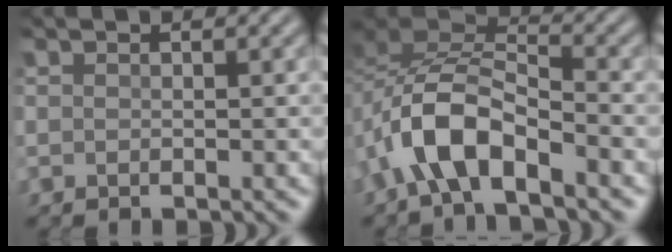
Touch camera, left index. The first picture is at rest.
{"total": 6.1, "force": [-3.1, 2.4, 4.6], "torque": [-0.086, 0.012, -0.062]}